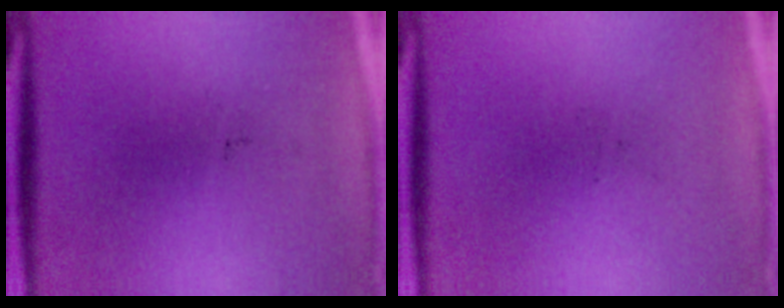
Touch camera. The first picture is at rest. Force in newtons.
{"total": 0.0}